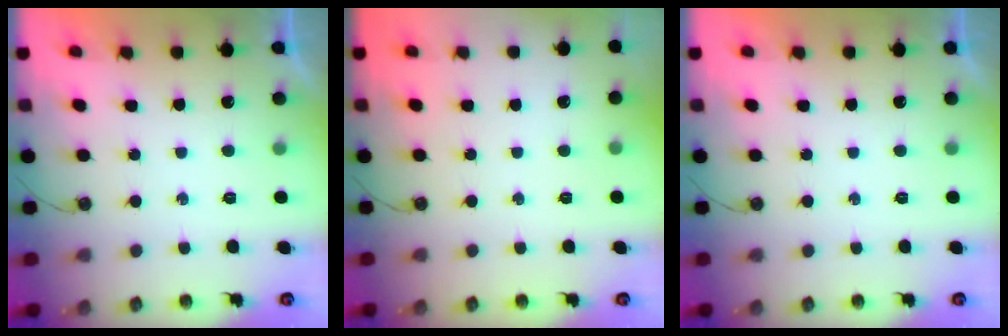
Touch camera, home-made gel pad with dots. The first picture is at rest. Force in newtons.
{"total": 0.0}
{"total": 0.0}